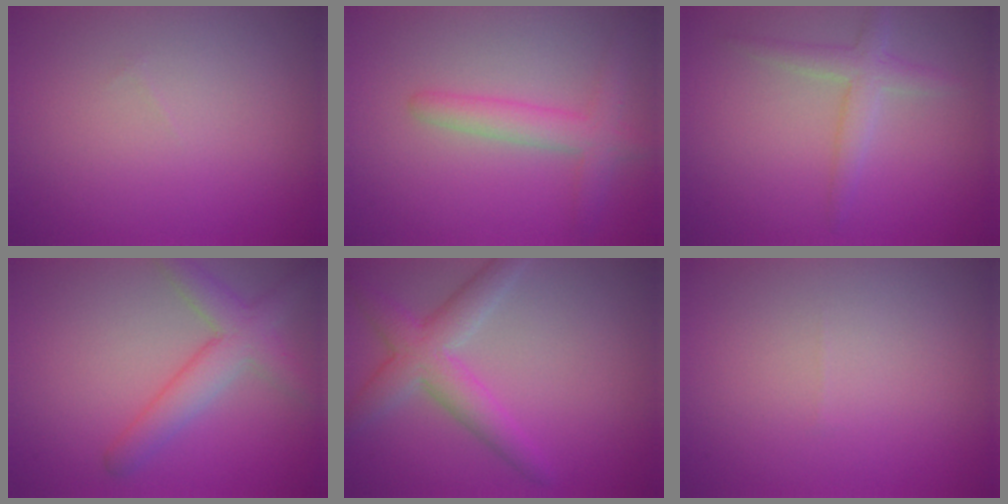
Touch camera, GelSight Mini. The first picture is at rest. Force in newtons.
{"total": 3.8, "press": 3.7, "slide": 0.1}
{"total": 2.5, "press": 2.5, "slide": 0.2}
{"total": 4.1, "press": 4.1, "slide": 0.2}
{"total": 3.5, "press": 3.5, "slide": 0.2}
{"total": 0.0}